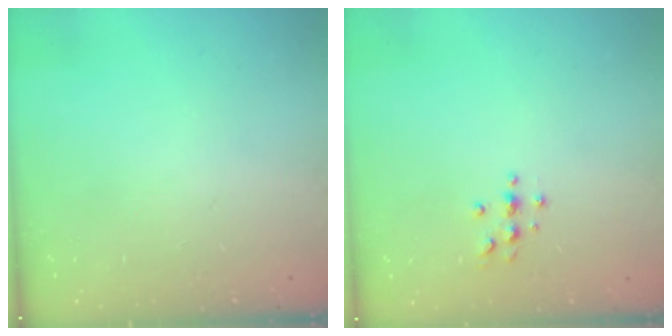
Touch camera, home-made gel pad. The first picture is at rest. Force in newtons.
{"total": 3.7, "press": 3.6, "slide": 0.5}